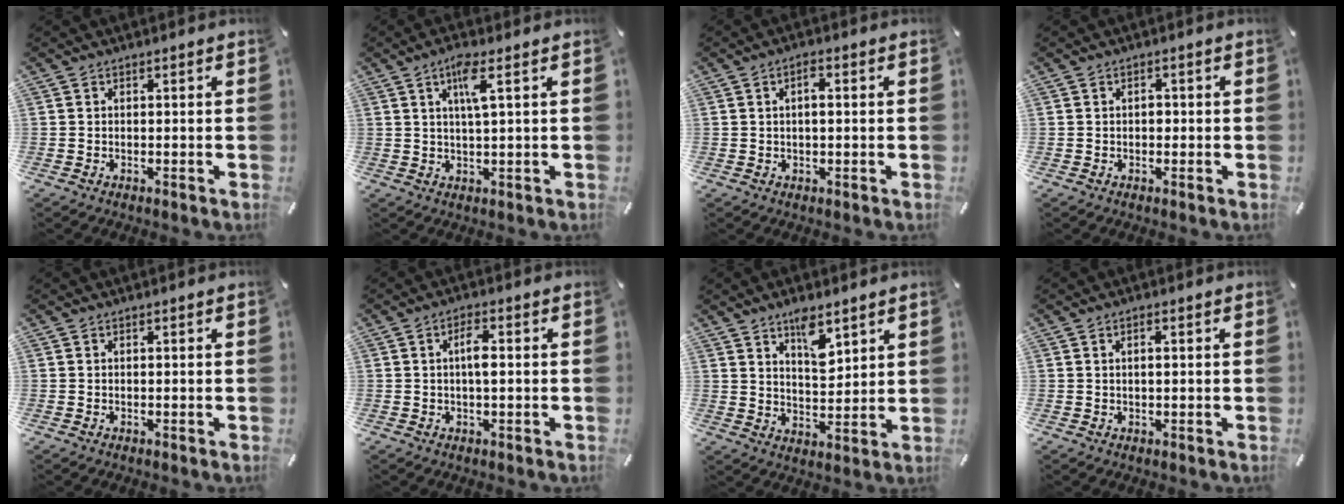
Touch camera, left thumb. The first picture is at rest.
{"total": 5.1, "force": [2.0, 0.4, 4.7], "torque": [-0.096, 0.002, 0.031]}
{"total": 2.6, "force": [0.4, 1.2, 2.3], "torque": [-0.046, 0.008, 0.004]}
{"total": 1.4, "force": [-0.1, 1.1, 0.9], "torque": [-0.010, 0.001, -0.005]}
{"total": 0.0}
{"total": 3.9, "force": [0.1, 1.2, 3.8], "torque": [-0.064, 0.004, -0.003]}
{"total": 8.0, "force": [5.5, 3.7, 4.5], "torque": [-0.056, -0.033, 0.092]}
{"total": 1.3, "force": [0.3, 0.4, 1.2], "torque": [-0.023, 0.002, 0.004]}